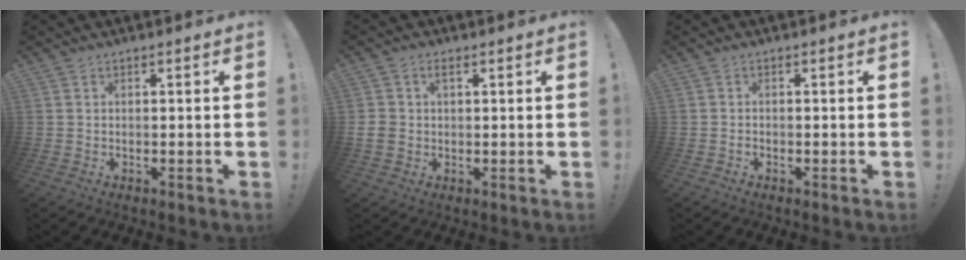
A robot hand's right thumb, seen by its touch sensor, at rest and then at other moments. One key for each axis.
{"total": 3.8, "fx": 0.9, "fy": 3.2, "fz": 1.8, "tx": -0.032, "ty": -0.001, "tz": 0.014}
{"total": 0.7, "fx": -0.6, "fy": 0.4, "fz": 0.1, "tx": -0.001, "ty": 0.003, "tz": -0.011}